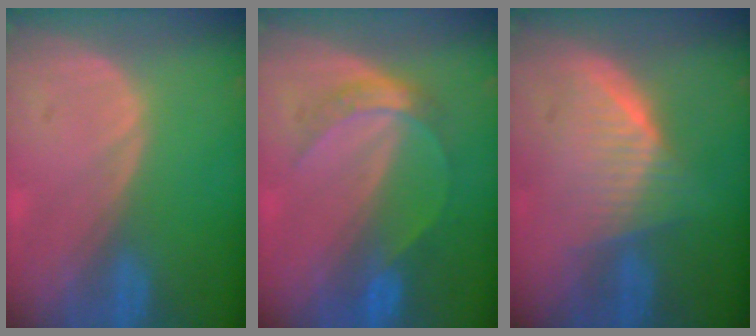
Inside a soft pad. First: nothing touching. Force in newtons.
{"total": 4.8, "press": 4.6, "slide": 1.1}
{"total": 6.1, "press": 6.1, "slide": 0.9}